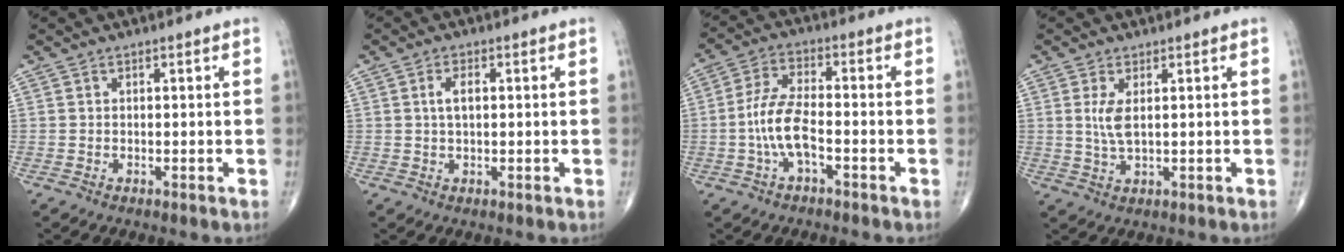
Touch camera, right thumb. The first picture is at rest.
{"total": 3.0, "force": [0.5, 1.5, 2.6], "torque": [-0.051, 0.004, 0.008]}
{"total": 8.2, "force": [-2.4, 3.4, 7.1], "torque": [-0.151, 0.029, -0.050]}
{"total": 3.9, "force": [0.8, 1.4, 3.5], "torque": [-0.081, -0.008, 0.023]}